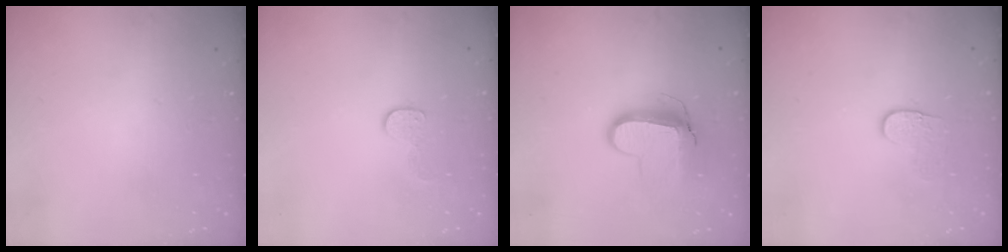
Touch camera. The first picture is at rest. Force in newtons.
{"total": 6.1, "press": 6.1, "slide": 0.2}
{"total": 10.3, "press": 10.3, "slide": 1.2}
{"total": 3.6, "press": 3.6, "slide": 0.4}